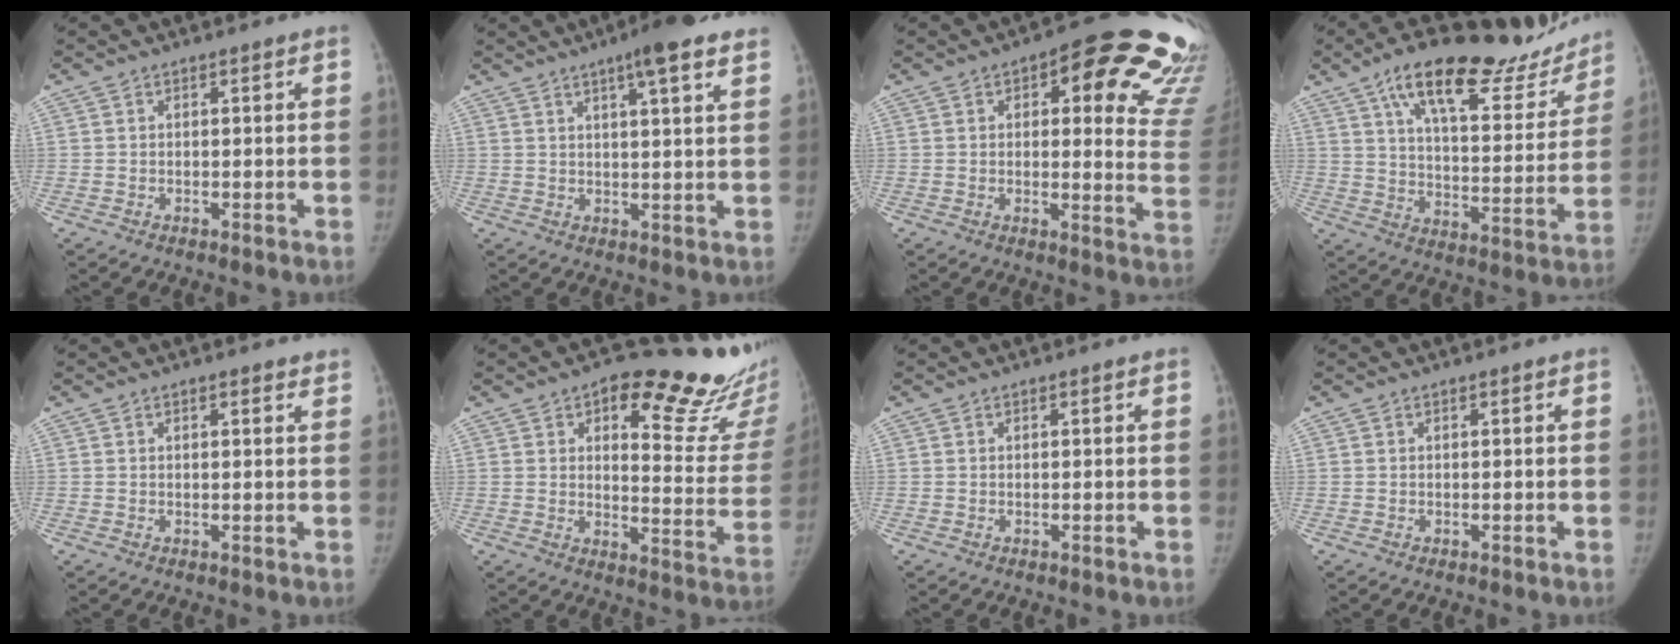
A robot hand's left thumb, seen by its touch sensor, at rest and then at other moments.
{"total": 9.6, "force": [6.2, 1.5, 7.1], "torque": [-0.087, -0.017, 0.085]}
{"total": 23.1, "force": [11.7, 8.9, 17.8], "torque": [-0.146, -0.034, 0.125]}
{"total": 26.1, "force": [18.7, 9.4, 15.6], "torque": [-0.194, -0.063, 0.274]}
{"total": 1.6, "force": [1.2, 0.5, 0.9], "torque": [-0.007, -0.002, 0.015]}
{"total": 23.4, "force": [16.0, 8.9, 14.7], "torque": [-0.129, -0.087, 0.192]}
{"total": 0.0}
{"total": 0.0}